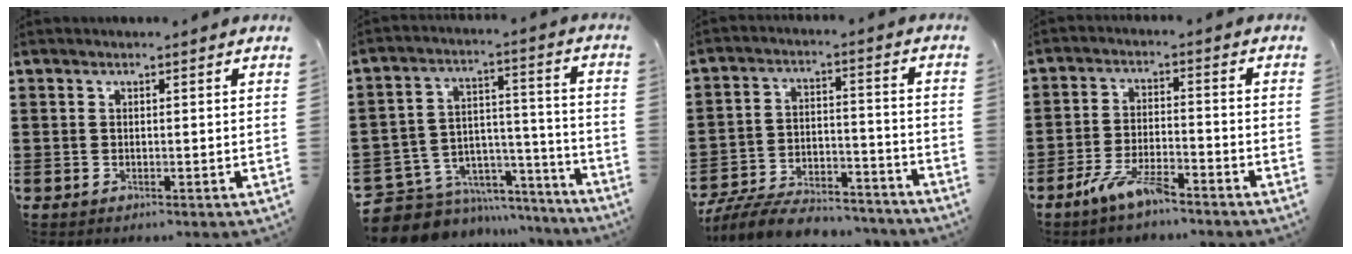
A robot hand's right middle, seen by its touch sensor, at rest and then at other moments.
{"total": 7.3, "force": [-6.0, 4.0, 0.6], "torque": [-0.026, 0.004, -0.112]}
{"total": 9.1, "force": [-8.5, 1.8, 2.5], "torque": [-0.042, 0.027, -0.164]}
{"total": 6.2, "force": [-4.7, 1.2, 3.9], "torque": [-0.090, -0.008, -0.091]}